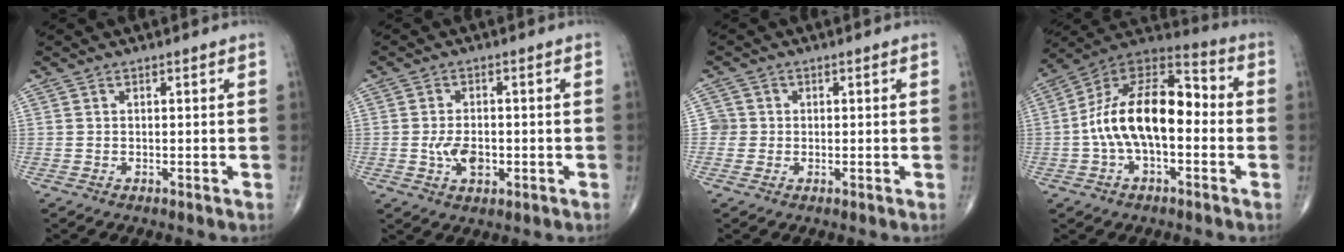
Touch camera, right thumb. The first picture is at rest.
{"total": 5.3, "force": [-1.1, 3.1, 4.1], "torque": [-0.067, 0.000, -0.017]}
{"total": 2.3, "force": [-0.1, 2.3, 0.1], "torque": [0.017, 0.008, -0.005]}
{"total": 18.5, "force": [-1.4, 9.8, 15.6], "torque": [-0.263, 0.050, -0.035]}